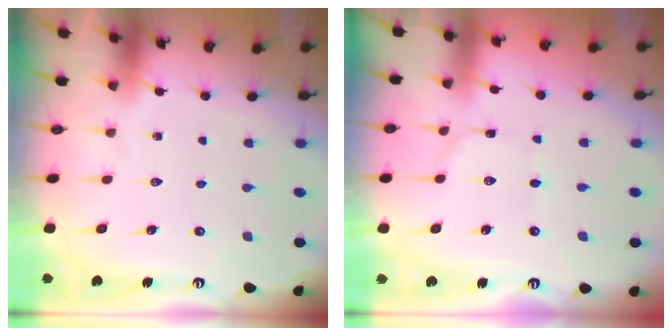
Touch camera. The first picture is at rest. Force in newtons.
{"total": 0.9, "press": 0.9, "slide": 0.1}